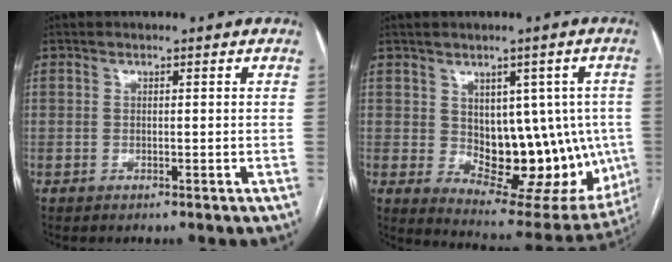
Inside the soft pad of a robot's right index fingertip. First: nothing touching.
{"total": 16.3, "force": [-0.6, 8.7, 13.8], "torque": [-0.164, 0.006, 0.019]}